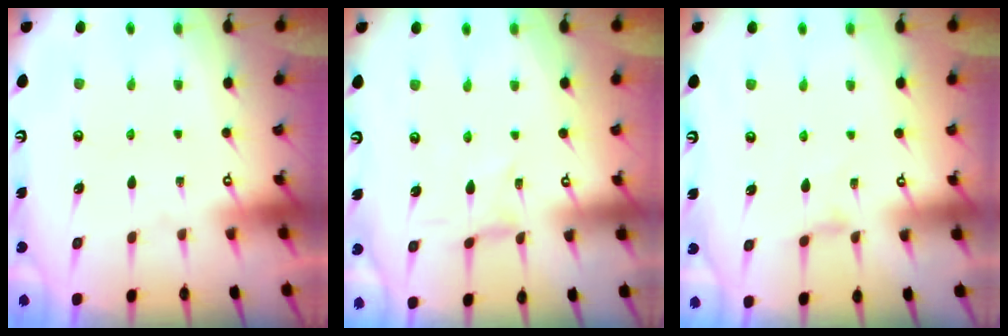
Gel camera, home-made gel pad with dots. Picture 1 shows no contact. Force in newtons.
{"total": 0.0}
{"total": 1.9, "press": 1.8, "slide": 0.5}